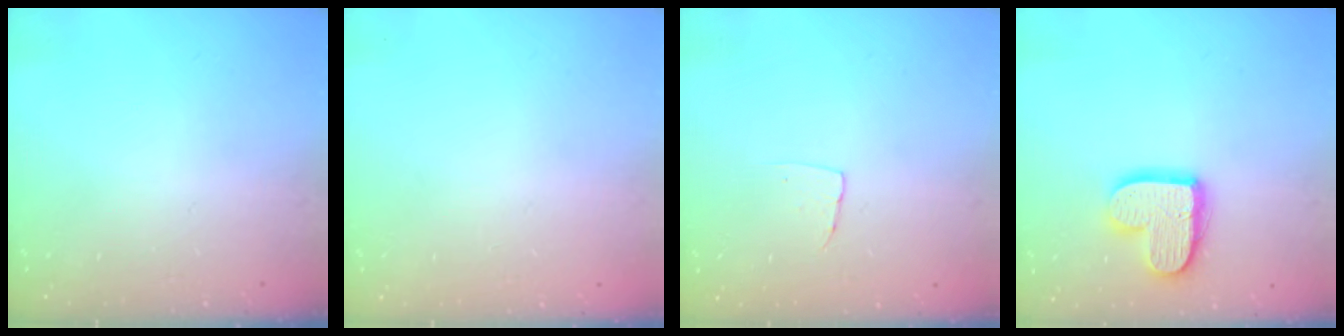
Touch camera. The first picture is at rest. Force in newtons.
{"total": 0.0}
{"total": 3.7, "press": 3.7, "slide": 0.2}
{"total": 14.4, "press": 14.3, "slide": 1.0}